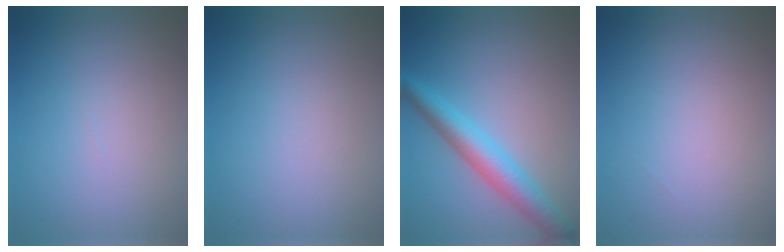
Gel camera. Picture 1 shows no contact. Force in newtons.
{"total": 0.0}
{"total": 4.4, "press": 4.3, "slide": 0.1}
{"total": 0.0}